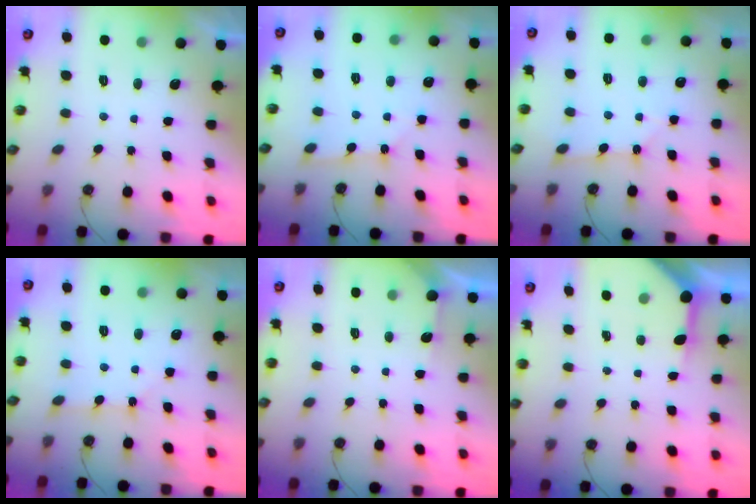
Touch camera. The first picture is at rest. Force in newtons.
{"total": 2.4, "press": 2.4, "slide": 0.4}
{"total": 3.6, "press": 3.6, "slide": 0.4}
{"total": 1.8, "press": 1.8, "slide": 0.3}
{"total": 3.2, "press": 3.2, "slide": 0.3}
{"total": 5.6, "press": 5.6, "slide": 0.4}